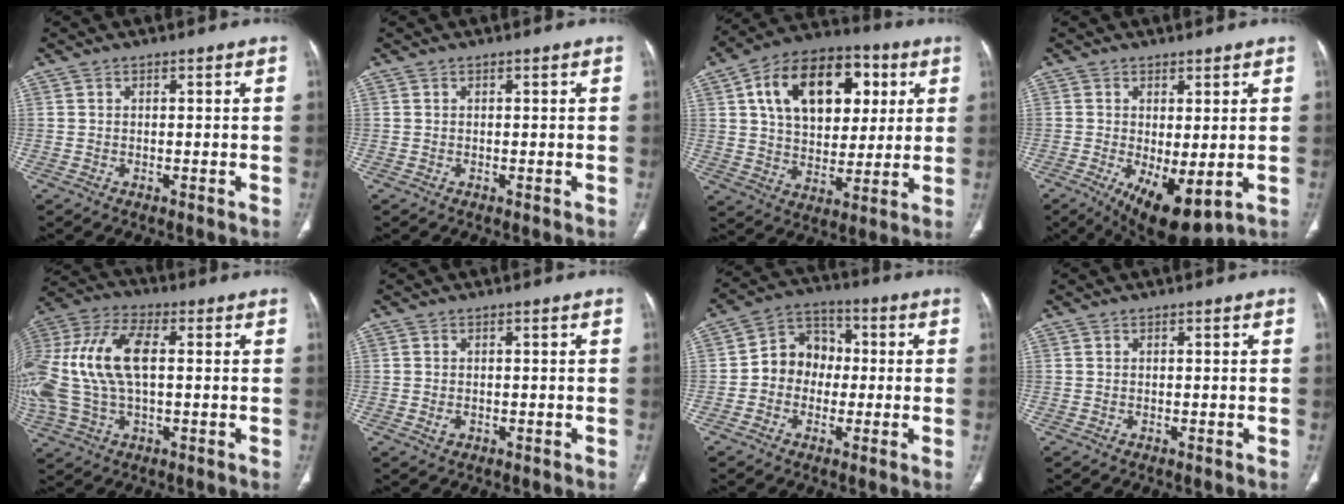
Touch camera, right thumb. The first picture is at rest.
{"total": 0.0}
{"total": 21.5, "force": [6.5, 13.9, 15.1], "torque": [-0.213, 0.003, 0.101]}
{"total": 9.7, "force": [-2.2, 3.9, 8.6], "torque": [-0.136, -0.021, -0.018]}
{"total": 19.6, "force": [1.6, 10.2, 16.6], "torque": [-0.377, 0.022, 0.030]}
{"total": 1.3, "force": [-0.3, 1.0, 0.8], "torque": [-0.017, 0.002, -0.001]}
{"total": 9.2, "force": [-0.6, 7.9, 4.7], "torque": [-0.042, 0.033, -0.026]}
{"total": 0.0}